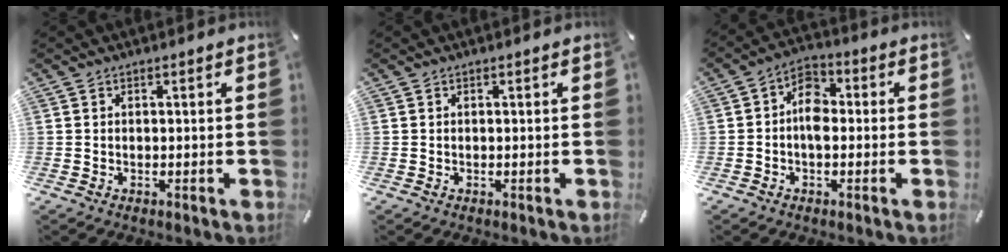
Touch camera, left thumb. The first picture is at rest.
{"total": 0.0}
{"total": 6.3, "force": [-1.2, 4.0, 4.8], "torque": [-0.082, 0.016, -0.023]}